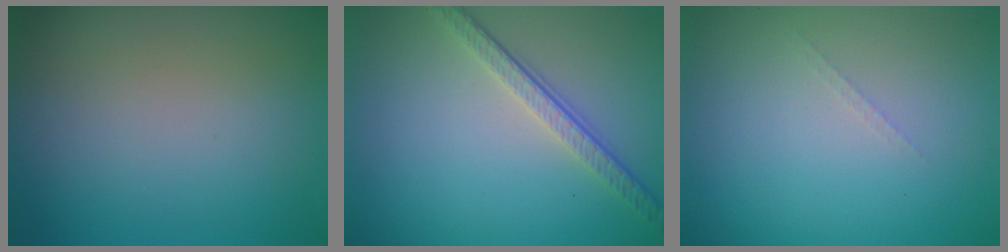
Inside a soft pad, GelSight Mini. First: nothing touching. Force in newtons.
{"total": 3.6, "press": 2.6, "slide": 2.4}
{"total": 0.6, "press": 0.6, "slide": 0.1}